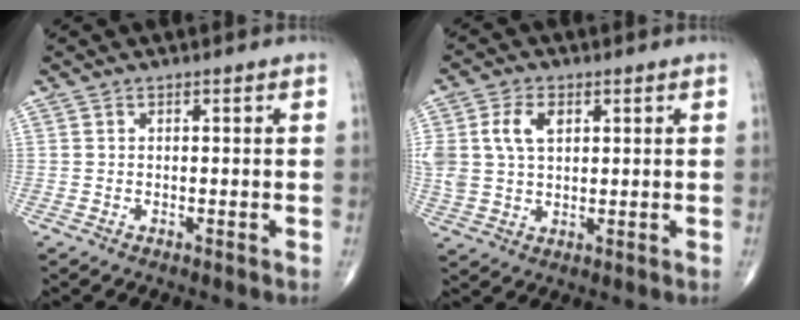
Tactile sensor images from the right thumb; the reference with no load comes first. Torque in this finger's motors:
{"motor_torque": [1.31, 1.33, 0.73, 0.07, 0.08]}